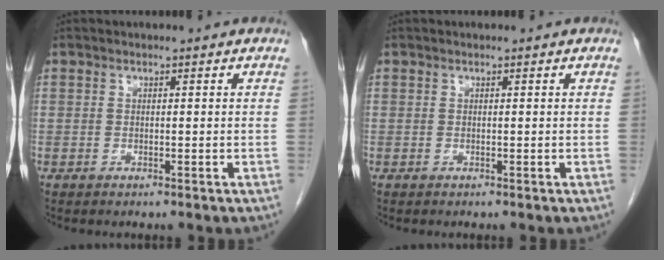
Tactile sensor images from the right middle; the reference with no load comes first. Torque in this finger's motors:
{"motor_torque": [0.00, 0.00, 0.00, 0.00]}